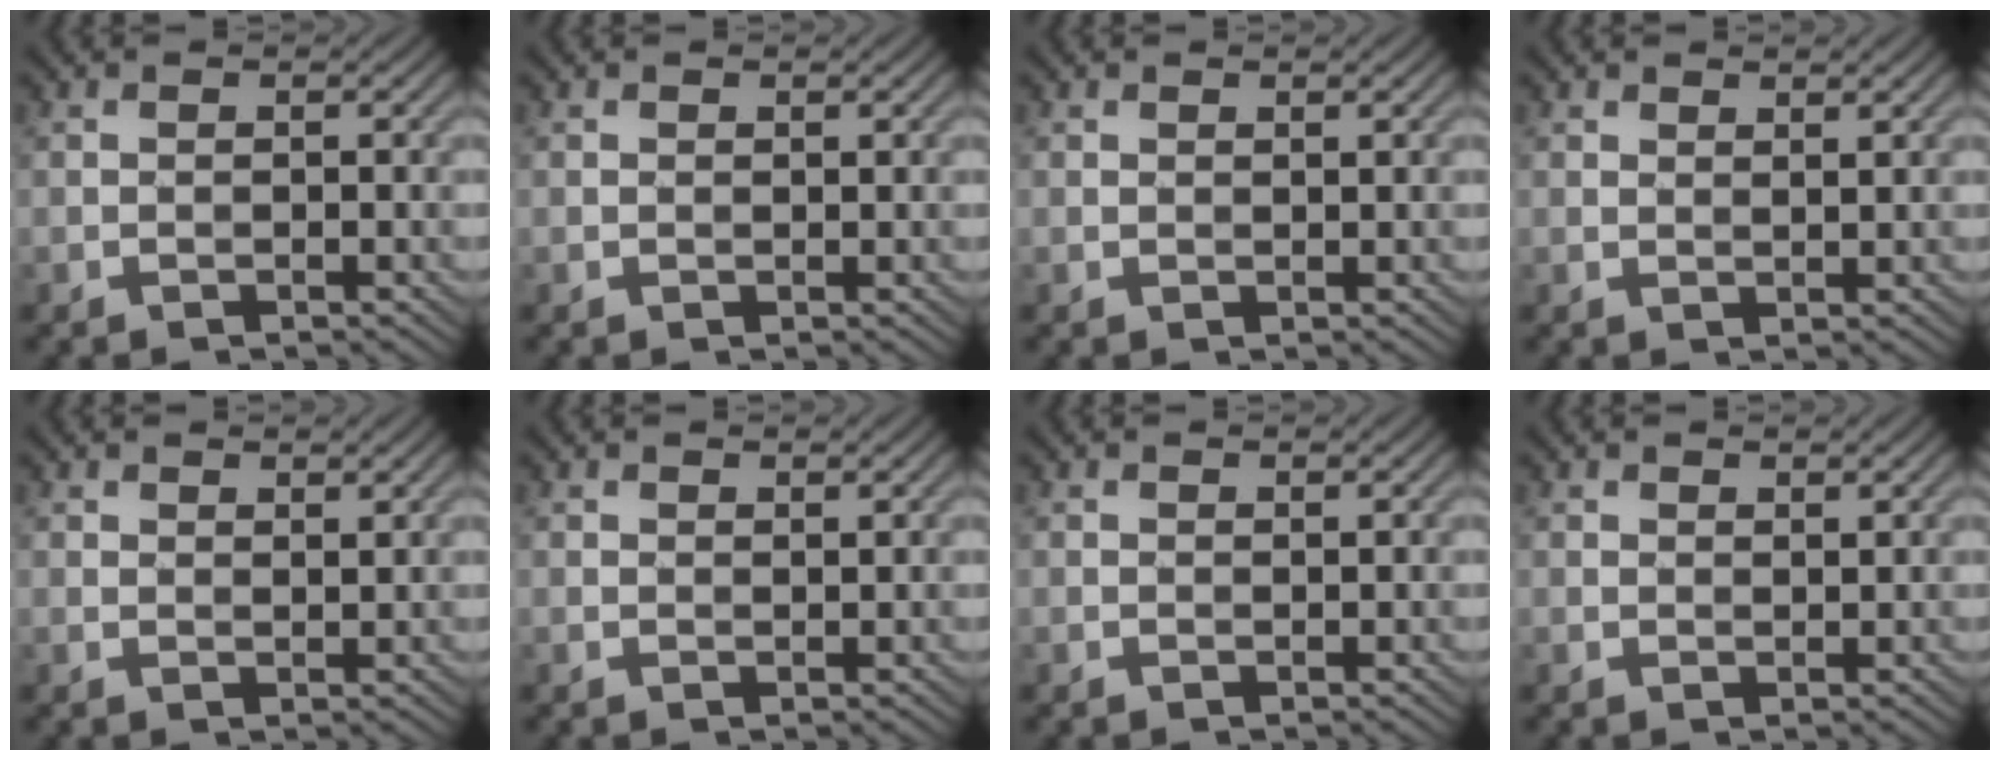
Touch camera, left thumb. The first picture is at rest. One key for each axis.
{"total": 0.8, "fx": 0.5, "fy": 0.4, "fz": 0.4, "tx": -0.005, "ty": 0.001, "tz": 0.012}
{"total": 1.0, "fx": 0.8, "fy": 0.5, "fz": 0.5, "tx": -0.006, "ty": 0.001, "tz": 0.019}
{"total": 2.2, "fx": 1.7, "fy": 0.7, "fz": 1.1, "tx": -0.014, "ty": -0.002, "tz": 0.034}
{"total": 2.5, "fx": 1.9, "fy": 1.0, "fz": 1.3, "tx": -0.019, "ty": -0.001, "tz": 0.039}
{"total": 1.5, "fx": 1.1, "fy": 0.7, "fz": 0.8, "tx": -0.009, "ty": 0.000, "tz": 0.025}
{"total": 0.9, "fx": 0.6, "fy": 0.4, "fz": 0.4, "tx": -0.006, "ty": 0.001, "tz": 0.015}
{"total": 2.0, "fx": 1.5, "fy": 0.9, "fz": 1.0, "tx": -0.013, "ty": 0.000, "tz": 0.032}